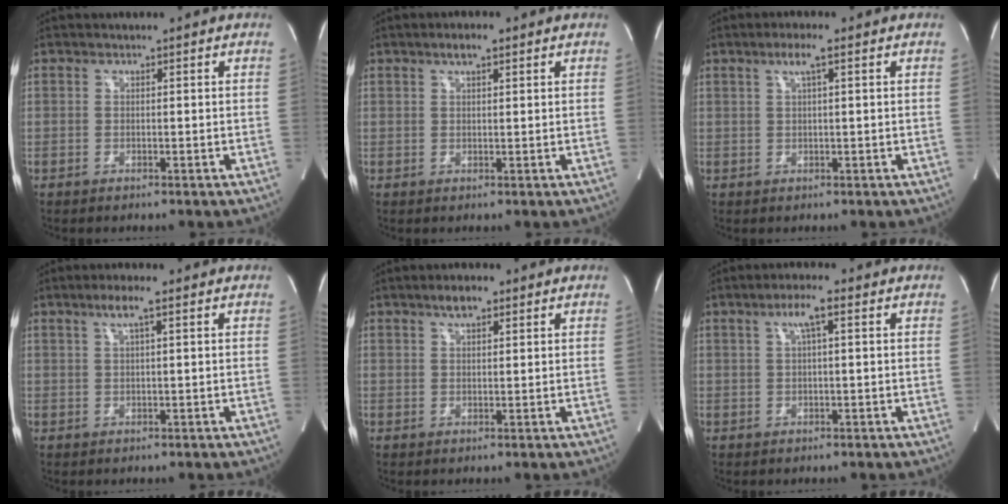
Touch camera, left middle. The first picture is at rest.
{"total": 2.5, "force": [1.7, 0.6, 1.7], "torque": [-0.035, 0.008, 0.027]}
{"total": 2.8, "force": [1.5, 0.0, 2.3], "torque": [-0.050, 0.006, 0.026]}
{"total": 3.2, "force": [1.9, 0.0, 2.7], "torque": [-0.057, 0.006, 0.032]}
{"total": 3.2, "force": [2.2, 1.0, 2.1], "torque": [-0.042, 0.009, 0.036]}
{"total": 3.8, "force": [1.7, 0.3, 3.4], "torque": [-0.063, 0.011, 0.027]}